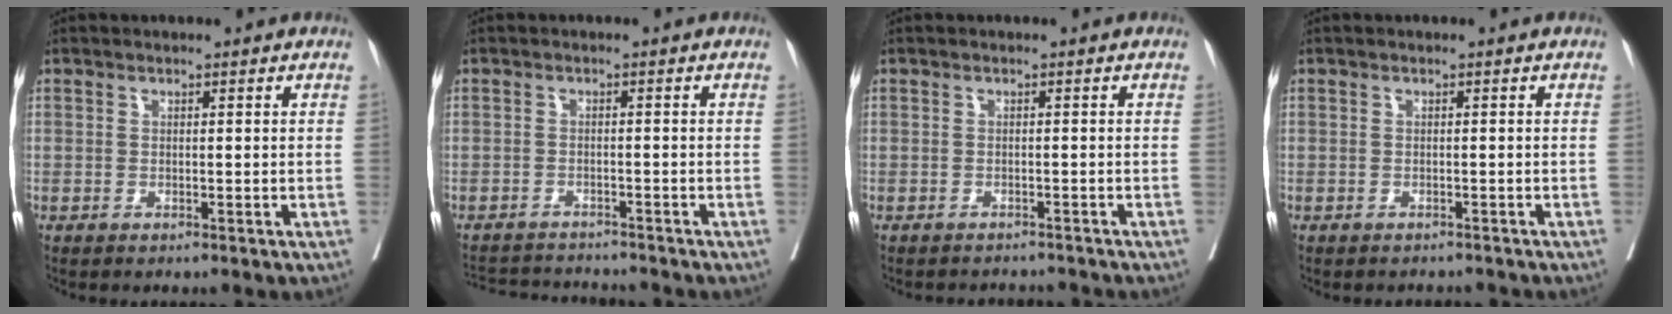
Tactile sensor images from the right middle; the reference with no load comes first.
{"total": 7.3, "force": [-7.2, 0.3, 1.0], "torque": [-0.016, -0.001, -0.110]}
{"total": 3.4, "force": [-3.4, 0.5, -0.1], "torque": [0.007, -0.007, -0.045]}
{"total": 1.7, "force": [-1.6, 0.5, 0.0], "torque": [-0.001, -0.004, -0.023]}